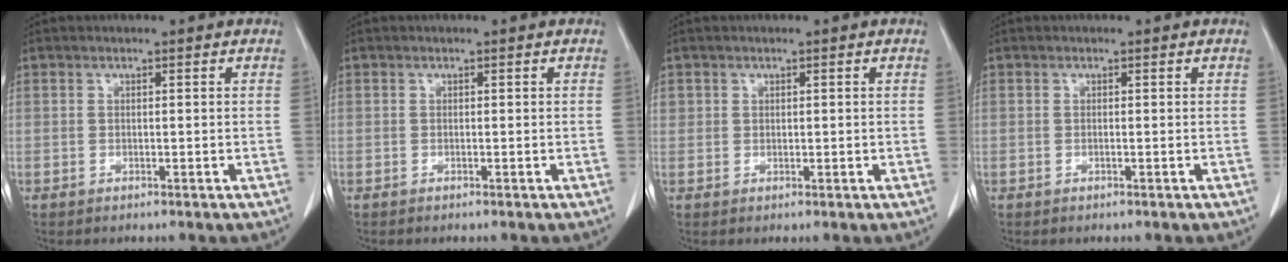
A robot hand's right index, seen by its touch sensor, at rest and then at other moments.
{"total": 0.0}
{"total": 1.4, "force": [0.6, 1.3, 0.4], "torque": [0.002, 0.000, 0.008]}
{"total": 0.0}